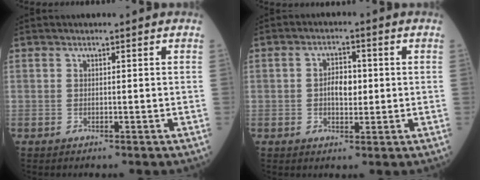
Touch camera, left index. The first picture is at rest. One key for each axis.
{"total": 4.2, "fx": -0.1, "fy": 2.3, "fz": 3.5, "tx": -0.061, "ty": 0.008, "tz": -0.001}